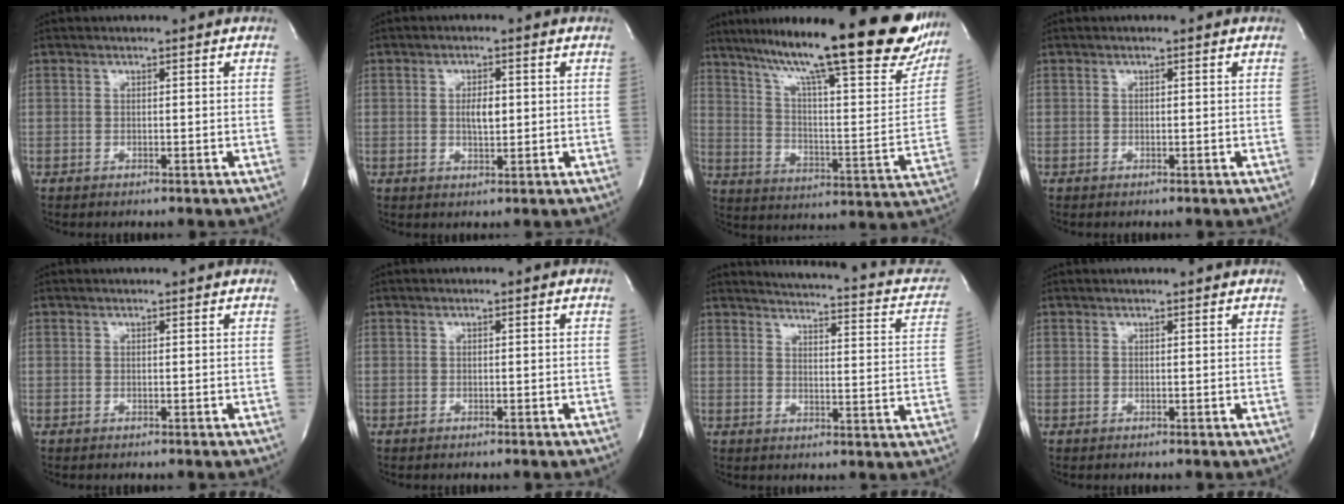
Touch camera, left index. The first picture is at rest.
{"total": 3.3, "force": [0.2, 1.3, 3.0], "torque": [-0.052, 0.000, 0.005]}
{"total": 30.4, "force": [23.5, 4.6, 18.6], "torque": [-0.271, -0.029, 0.319]}
{"total": 0.0}
{"total": 1.3, "force": [1.3, 0.0, 0.2], "torque": [-0.010, 0.007, 0.014]}
{"total": 0.0}
{"total": 16.2, "force": [13.8, 4.1, 7.3], "torque": [-0.076, -0.017, 0.139]}
{"total": 3.2, "force": [3.1, 0.2, 0.8], "torque": [-0.013, 0.014, 0.031]}